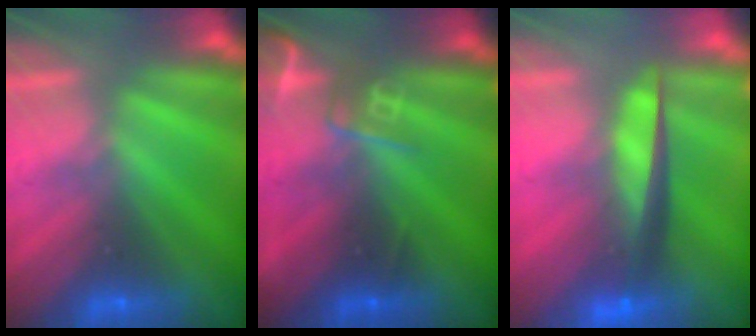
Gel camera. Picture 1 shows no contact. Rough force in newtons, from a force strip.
{"total": 2.7}
{"total": 5.6}